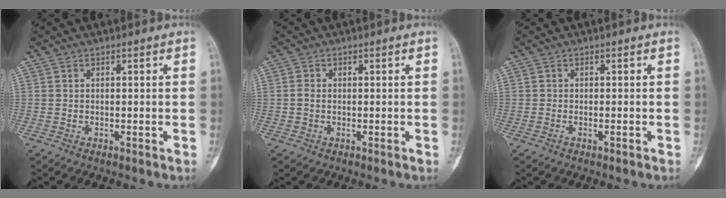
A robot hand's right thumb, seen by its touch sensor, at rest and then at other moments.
{"total": 1.2, "force": [-0.1, 0.9, 0.8], "torque": [-0.013, 0.001, -0.004]}
{"total": 0.7, "force": [-0.4, 0.2, 0.6], "torque": [-0.017, 0.005, -0.005]}